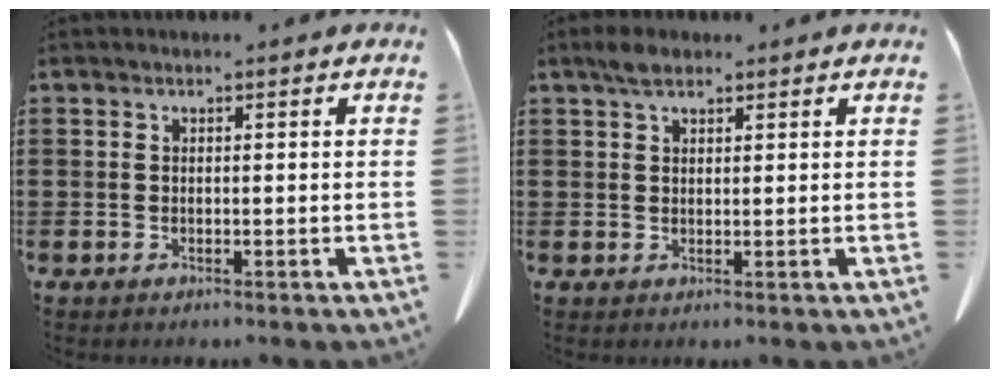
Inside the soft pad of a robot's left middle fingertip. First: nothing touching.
{"total": 2.5, "force": [1.8, 1.0, 1.5], "torque": [-0.034, 0.006, 0.032]}